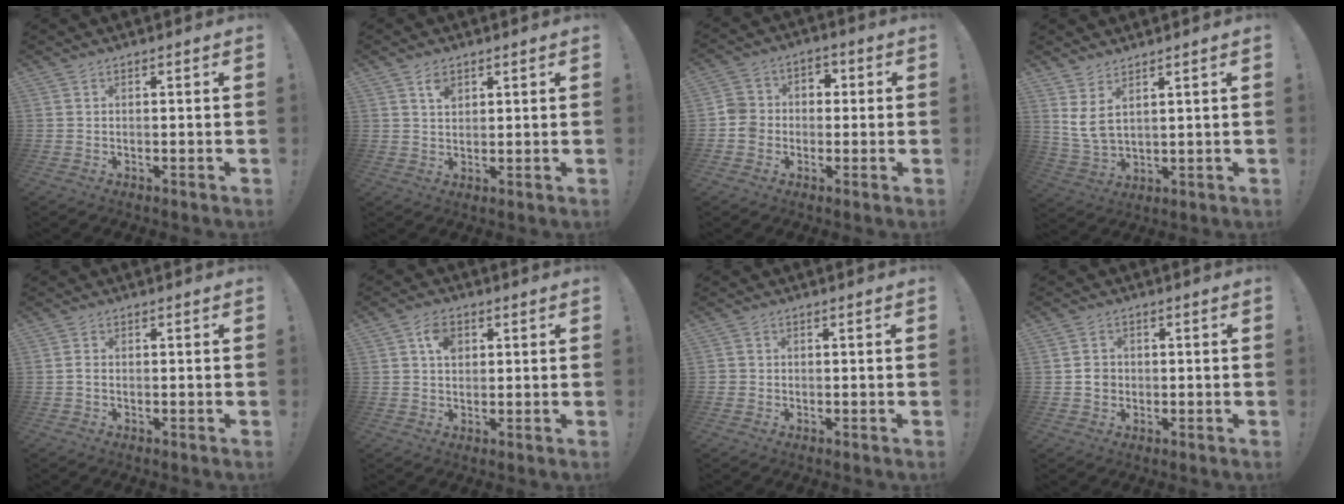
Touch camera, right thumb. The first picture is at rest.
{"total": 3.6, "force": [2.1, 2.4, 1.8], "torque": [-0.017, -0.010, 0.035]}
{"total": 7.9, "force": [-1.9, 7.5, 1.7], "torque": [-0.010, 0.028, -0.032]}
{"total": 7.0, "force": [3.8, 3.1, 5.1], "torque": [-0.105, -0.025, 0.072]}
{"total": 1.0, "force": [-0.1, 0.7, 0.7], "torque": [-0.022, 0.006, 0.000]}
{"total": 5.8, "force": [2.1, 4.2, 3.3], "torque": [-0.049, 0.003, 0.036]}
{"total": 1.5, "force": [-0.2, 1.5, 0.4], "torque": [-0.013, 0.007, -0.001]}
{"total": 3.9, "force": [-0.2, 3.6, 1.5], "torque": [-0.012, 0.003, -0.005]}